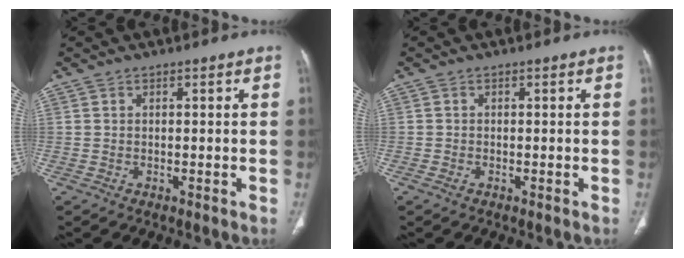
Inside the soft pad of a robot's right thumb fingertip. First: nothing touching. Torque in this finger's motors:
{"motor_torque": [1.02, 1.48, -0.19, 0.15, 0.06]}